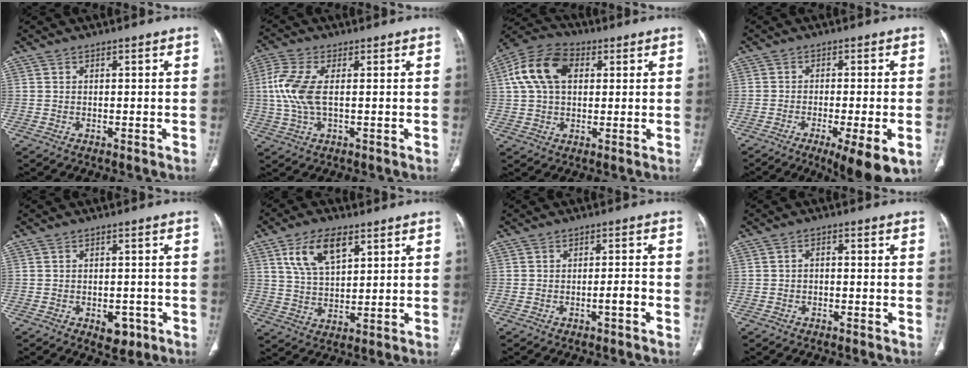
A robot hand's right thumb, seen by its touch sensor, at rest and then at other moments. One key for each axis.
{"total": 8.3, "fx": 0.5, "fy": 3.6, "fz": 7.5, "tx": -0.201, "ty": 0.005, "tz": 0.011}
{"total": 12.5, "fx": 3.2, "fy": 8.2, "fz": 8.9, "tx": -0.168, "ty": 0.023, "tz": 0.052}
{"total": 11.4, "fx": -5.3, "fy": 2.5, "fz": 9.8, "tx": -0.130, "ty": -0.010, "tz": -0.076}
{"total": 4.3, "fx": -1.9, "fy": 2.7, "fz": 2.8, "tx": -0.020, "ty": 0.006, "tz": -0.019}
{"total": 9.9, "fx": 4.8, "fy": 4.8, "fz": 7.2, "tx": -0.126, "ty": -0.015, "tz": 0.095}
{"total": 2.5, "fx": -1.2, "fy": 0.4, "fz": 2.2, "tx": -0.037, "ty": 0.010, "tz": -0.020}
{"total": 1.3, "fx": -0.4, "fy": 0.9, "fz": 0.9, "tx": -0.013, "ty": 0.008, "tz": -0.010}